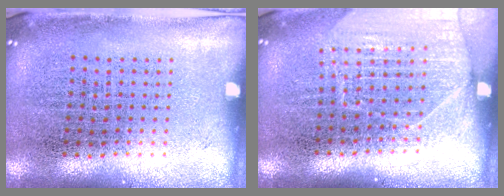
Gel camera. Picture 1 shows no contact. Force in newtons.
{"total": 1.6, "press": 1.6, "slide": 0.3}